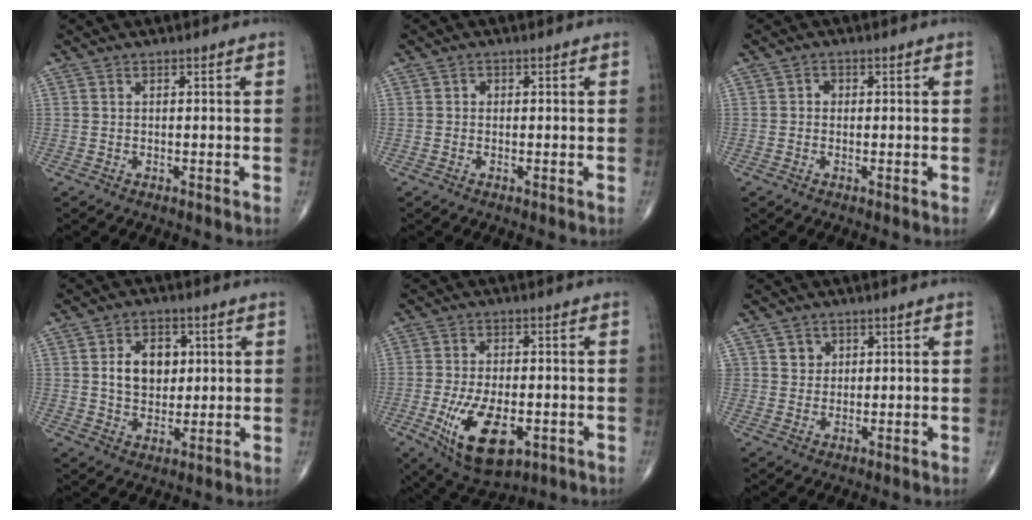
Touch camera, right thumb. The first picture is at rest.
{"total": 0.8, "force": [0.0, 0.7, 0.3], "torque": [0.001, 0.002, -0.001]}
{"total": 1.3, "force": [0.0, 1.1, 0.6], "torque": [-0.001, 0.004, -0.004]}
{"total": 8.9, "force": [1.8, 6.4, 5.8], "torque": [-0.064, -0.005, 0.032]}
{"total": 13.5, "force": [-4.4, 6.7, 10.9], "torque": [-0.187, -0.003, -0.061]}
{"total": 2.9, "force": [1.2, 2.6, 0.5], "torque": [0.009, -0.007, 0.019]}